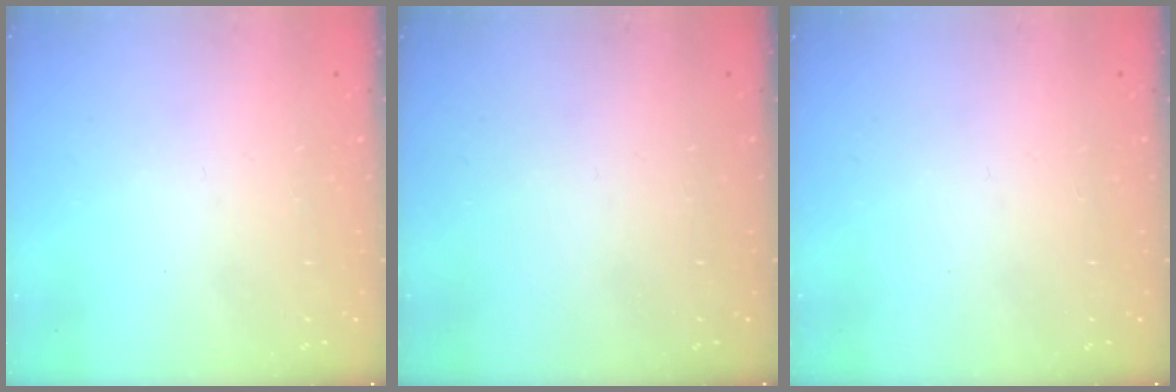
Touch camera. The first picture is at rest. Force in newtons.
{"total": 0.0}
{"total": 0.0}